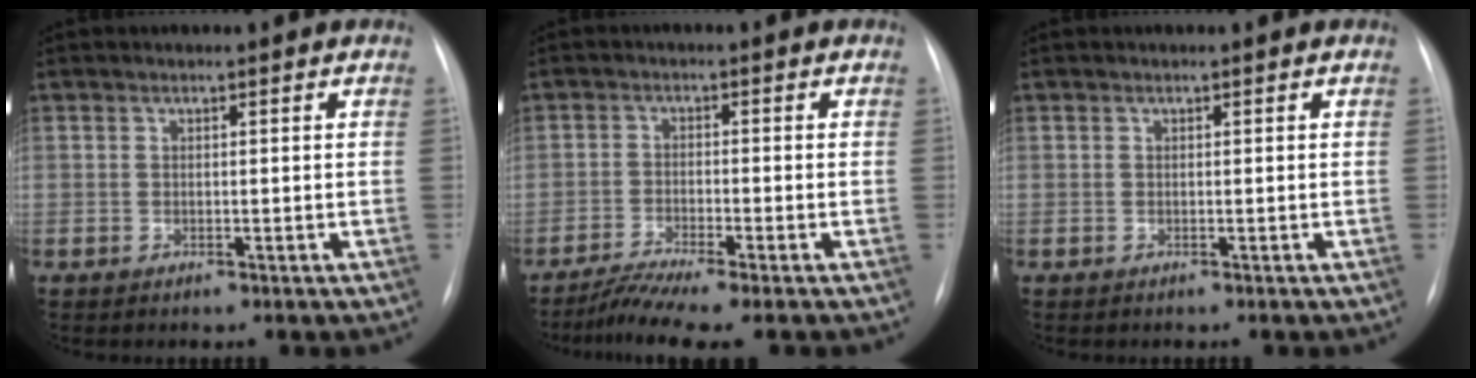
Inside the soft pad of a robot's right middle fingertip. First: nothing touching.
{"total": 5.4, "force": [-4.4, -0.7, 3.0], "torque": [-0.060, -0.017, -0.082]}
{"total": 0.0}